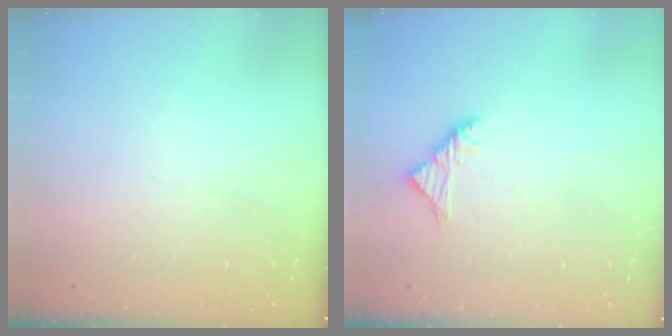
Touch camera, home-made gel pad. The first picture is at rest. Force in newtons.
{"total": 3.5, "press": 3.4, "slide": 0.9}